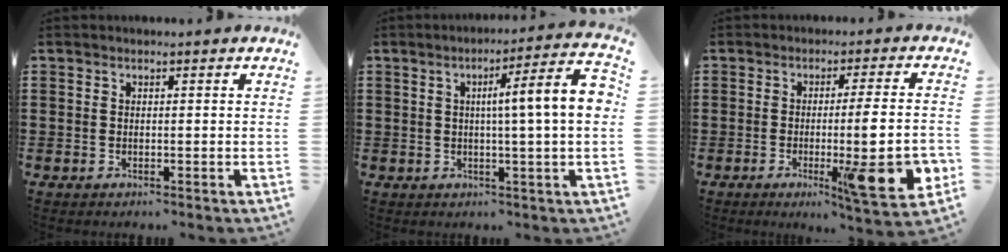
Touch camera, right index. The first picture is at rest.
{"total": 9.4, "force": [1.1, 0.1, 9.3], "torque": [-0.152, -0.008, 0.009]}
{"total": 11.7, "force": [-2.6, 1.2, 11.4], "torque": [-0.167, -0.014, -0.045]}